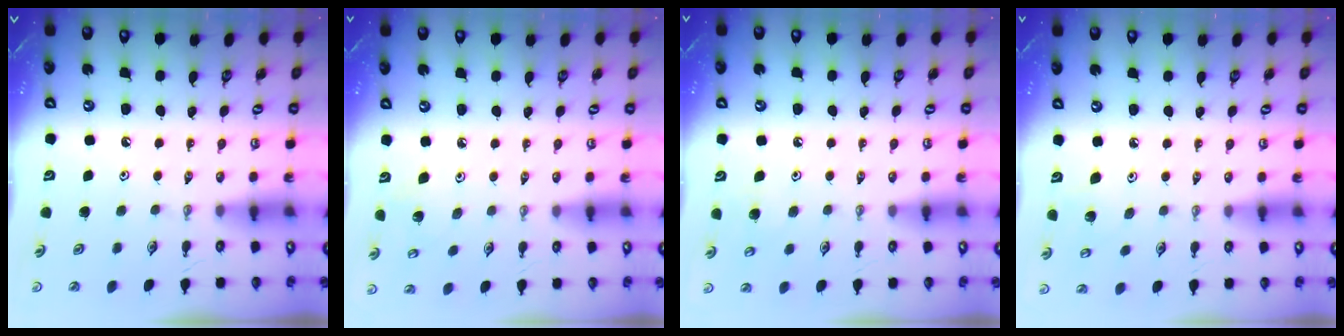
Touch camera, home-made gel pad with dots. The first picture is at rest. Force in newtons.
{"total": 6.3, "press": 6.2, "slide": 0.5}
{"total": 6.2, "press": 6.2, "slide": 0.8}
{"total": 5.7, "press": 5.7, "slide": 0.4}